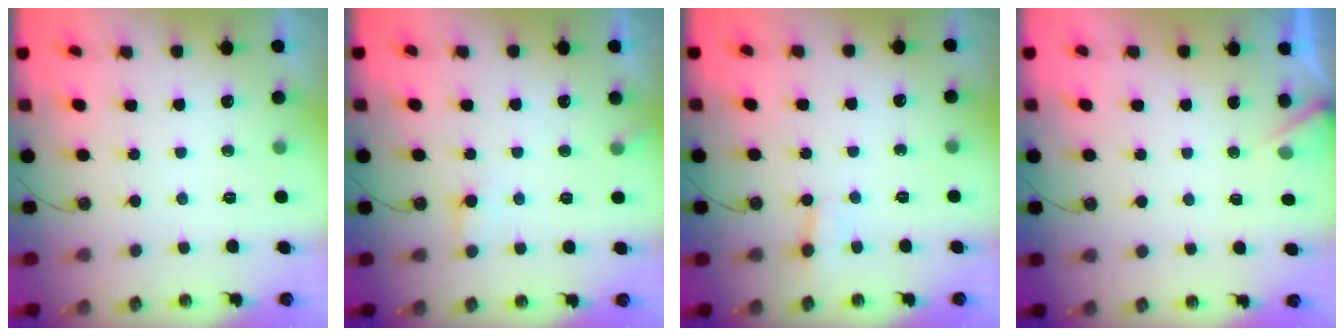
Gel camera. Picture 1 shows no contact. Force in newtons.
{"total": 5.4, "press": 5.4, "slide": 0.5}
{"total": 2.6, "press": 2.6, "slide": 0.2}
{"total": 3.1, "press": 3.1, "slide": 0.2}